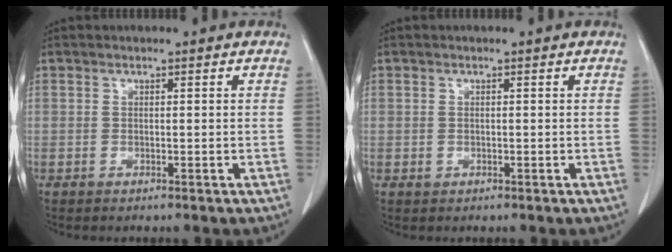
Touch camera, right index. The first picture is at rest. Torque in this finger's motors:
{"motor_torque": [-1.04, 1.07, -0.32, -0.13]}